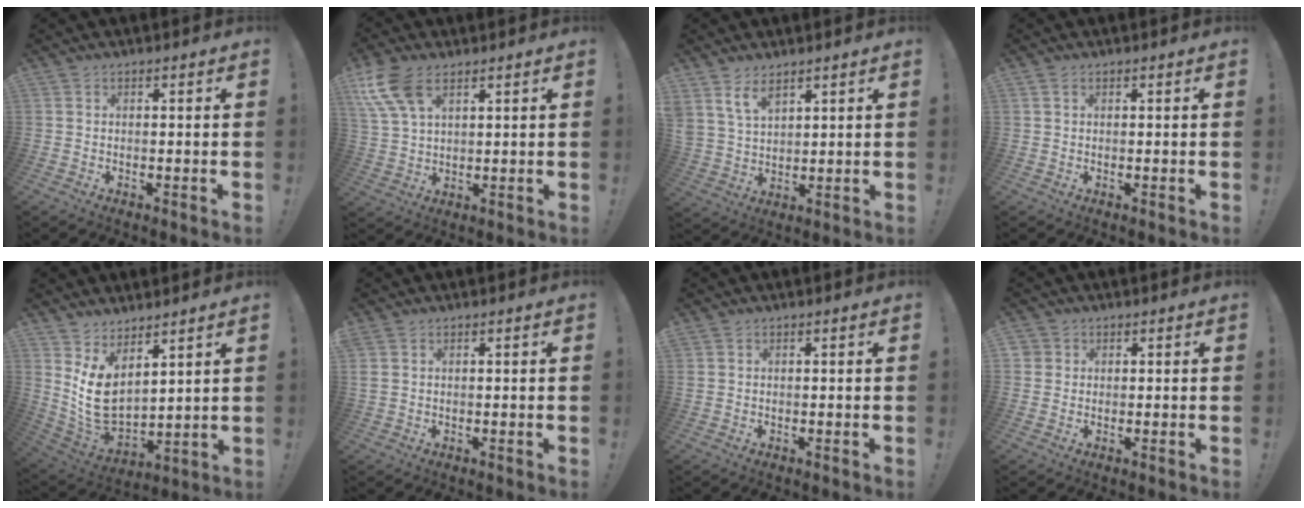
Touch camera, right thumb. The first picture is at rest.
{"total": 11.0, "force": [6.0, 5.6, 7.4], "torque": [-0.145, -0.021, 0.115]}
{"total": 7.0, "force": [5.0, 3.5, 3.4], "torque": [-0.068, -0.024, 0.098]}
{"total": 0.7, "force": [0.4, 0.4, 0.4], "torque": [-0.001, 0.000, 0.006]}
{"total": 10.2, "force": [4.8, 6.4, 6.4], "torque": [-0.146, -0.049, 0.098]}
{"total": 1.7, "force": [0.8, 1.1, 1.0], "torque": [-0.024, 0.004, 0.017]}
{"total": 0.5, "force": [0.3, 0.4, 0.2], "torque": [-0.006, 0.003, 0.006]}
{"total": 2.1, "force": [0.7, 2.0, 0.4], "torque": [-0.010, 0.001, 0.013]}